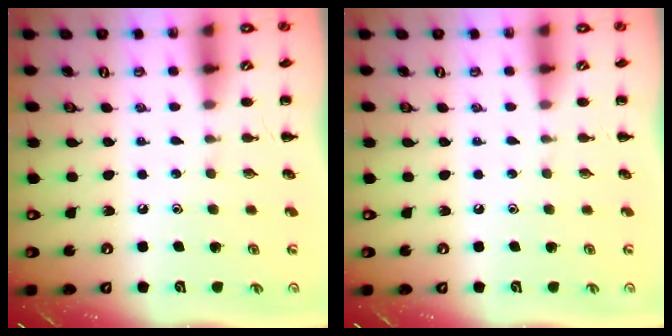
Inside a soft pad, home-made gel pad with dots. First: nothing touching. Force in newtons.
{"total": 0.0}